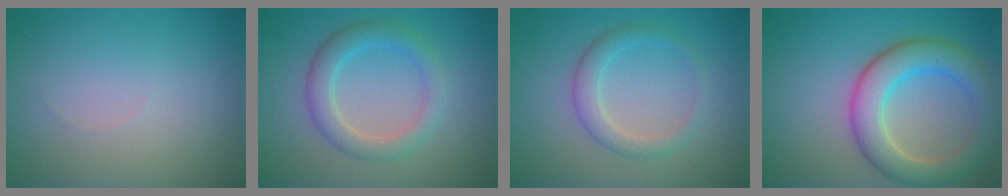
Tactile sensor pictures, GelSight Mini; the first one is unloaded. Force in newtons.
{"total": 3.5, "press": 3.5, "slide": 0.1}
{"total": 2.5, "press": 2.5, "slide": 0.2}
{"total": 6.3, "press": 6.2, "slide": 0.6}